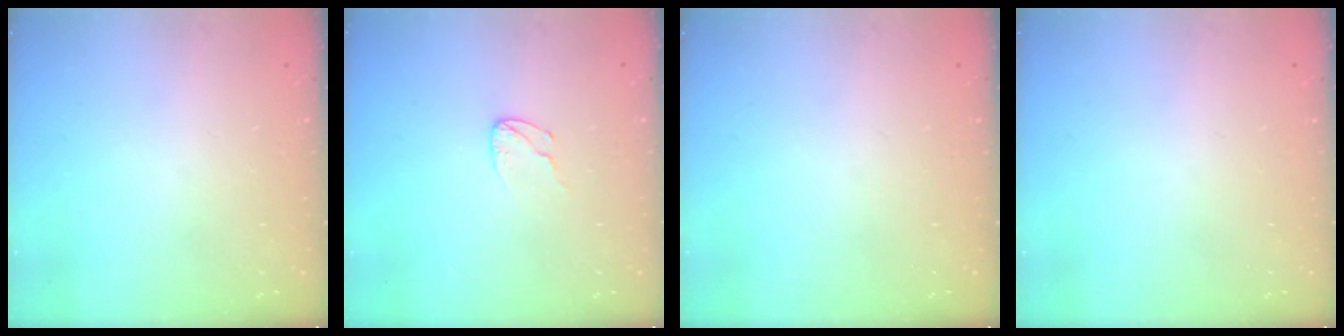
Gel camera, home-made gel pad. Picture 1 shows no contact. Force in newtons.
{"total": 5.4, "press": 5.4, "slide": 0.3}
{"total": 0.0}
{"total": 0.0}